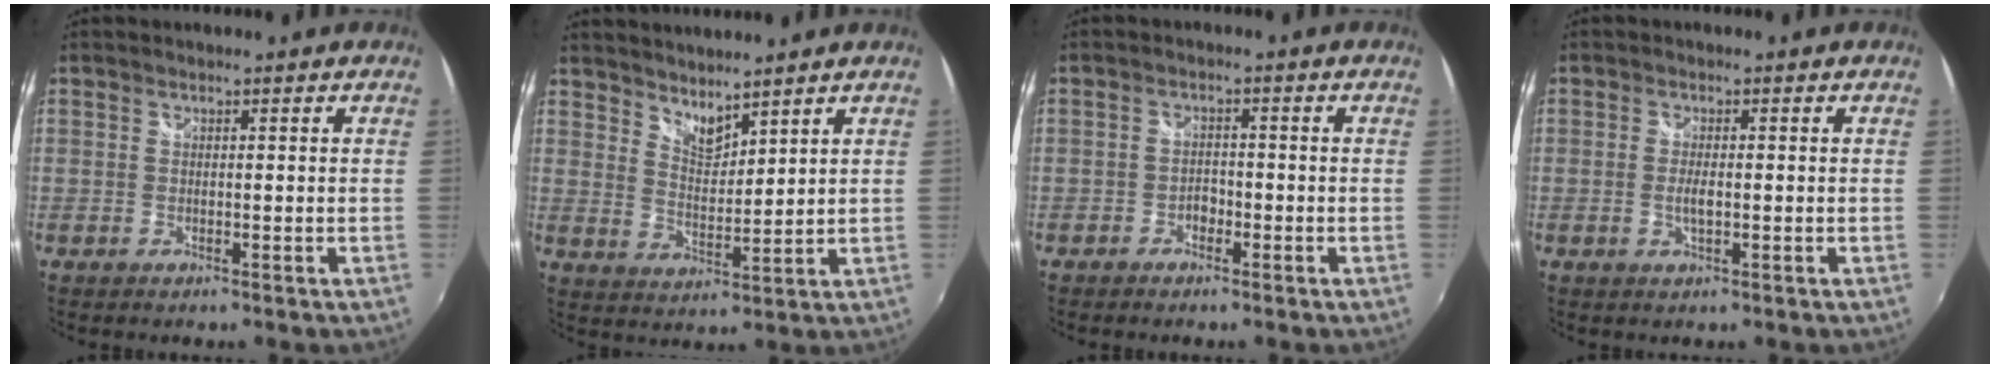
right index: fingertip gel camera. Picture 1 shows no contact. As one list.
[{"total": 5.3, "force": [4.8, 1.3, 1.8], "torque": [-0.024, -0.005, 0.086]}, {"total": 1.9, "force": [-1.2, 1.2, 0.7], "torque": [-0.016, 0.003, -0.022]}, {"total": 2.1, "force": [-0.4, 0.6, 2.0], "torque": [-0.039, -0.003, -0.006]}]